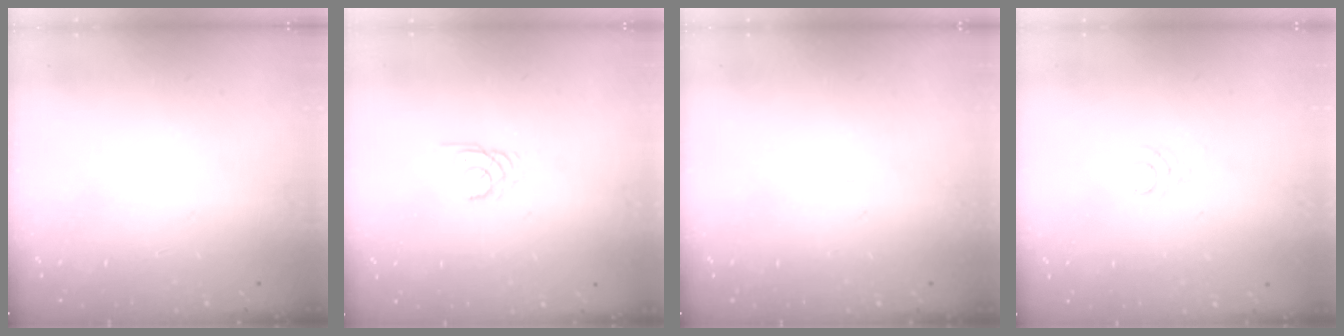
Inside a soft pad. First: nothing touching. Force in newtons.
{"total": 2.4, "press": 2.4, "slide": 0.1}
{"total": 0.0}
{"total": 2.4, "press": 2.4, "slide": 0.3}